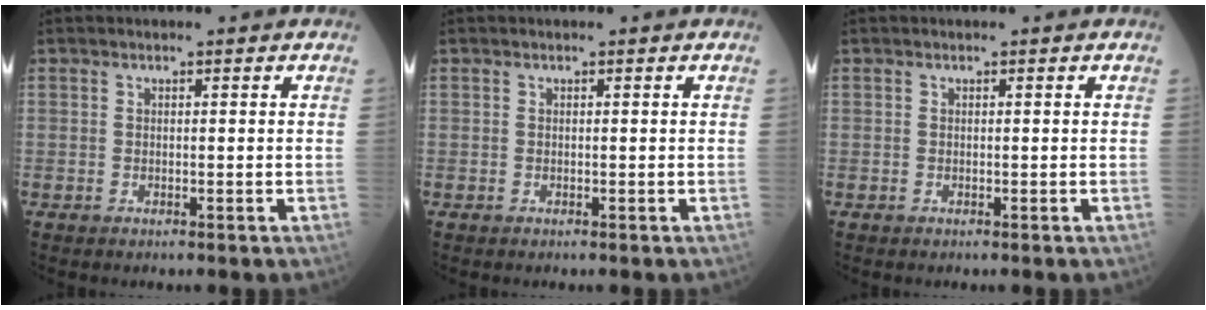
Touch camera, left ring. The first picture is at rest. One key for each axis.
{"total": 0.0}
{"total": 0.0}